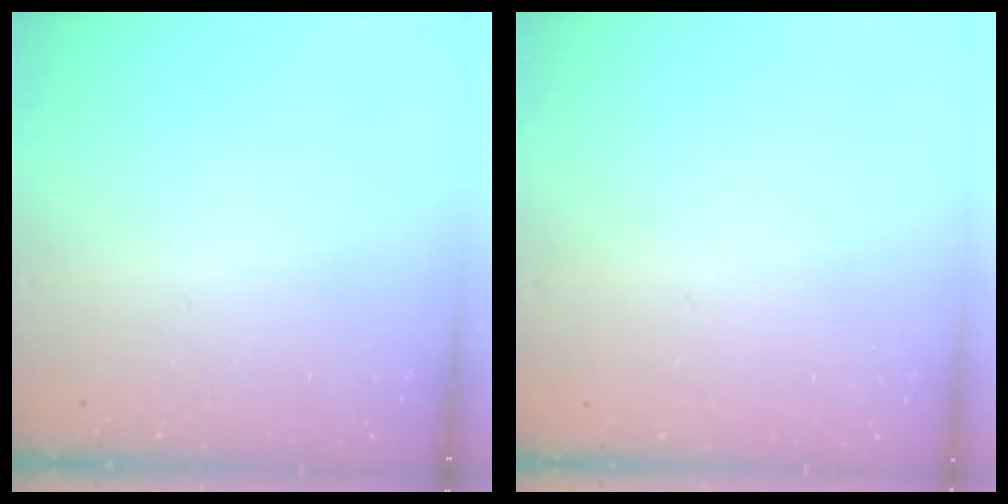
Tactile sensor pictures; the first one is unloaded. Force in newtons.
{"total": 0.0}